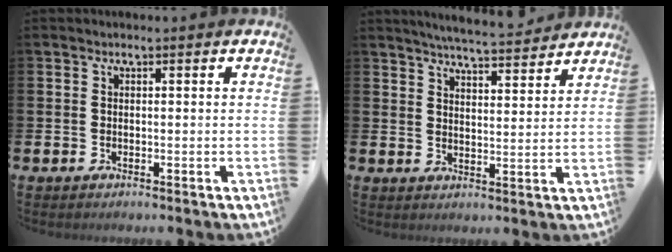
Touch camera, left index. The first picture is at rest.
{"total": 5.8, "force": [5.7, -0.1, 1.0], "torque": [-0.033, -0.035, 0.099]}